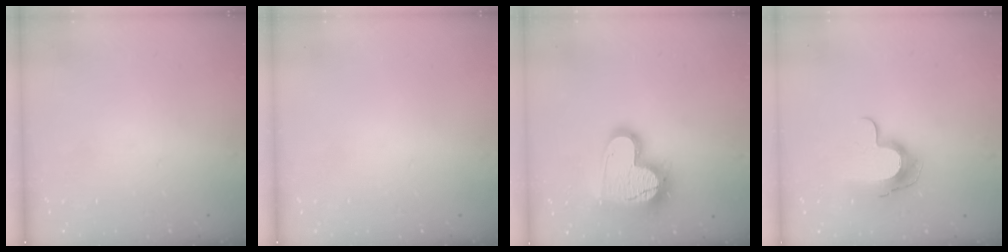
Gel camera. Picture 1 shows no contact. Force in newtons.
{"total": 0.0}
{"total": 19.6, "press": 19.6, "slide": 1.8}
{"total": 11.2, "press": 11.1, "slide": 0.7}